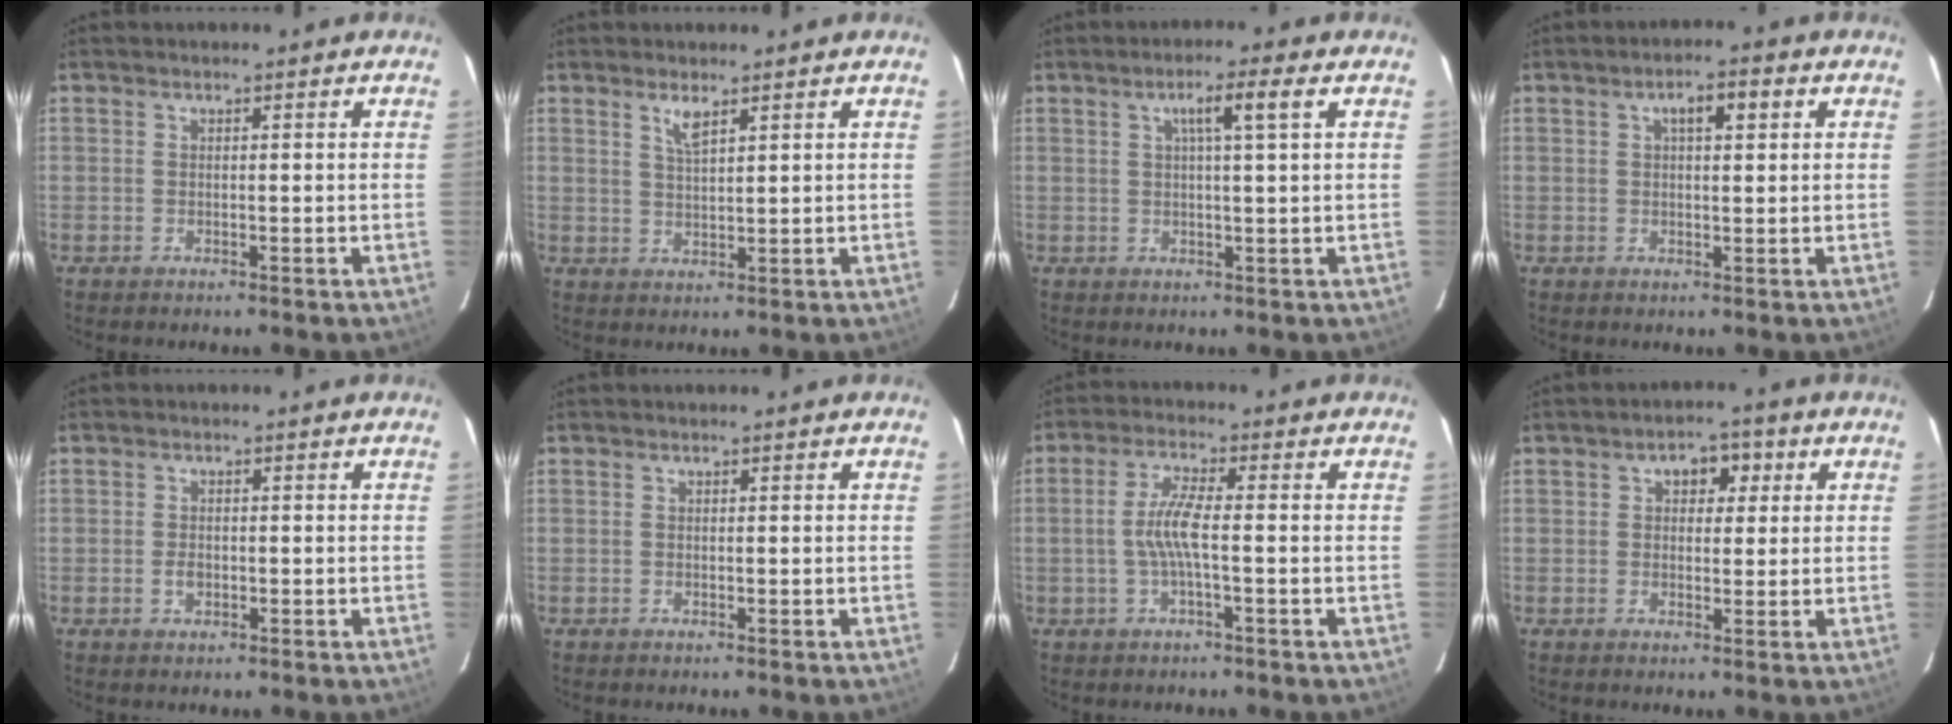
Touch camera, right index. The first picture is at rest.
{"total": 2.9, "force": [1.9, 0.6, 2.1], "torque": [-0.040, -0.001, 0.037]}
{"total": 4.5, "force": [1.5, -0.4, 4.2], "torque": [-0.068, 0.009, 0.028]}
{"total": 4.1, "force": [1.3, 1.4, 3.6], "torque": [-0.054, 0.017, 0.023]}
{"total": 1.9, "force": [-0.4, 1.3, 1.2], "torque": [-0.023, 0.001, -0.009]}
{"total": 0.0}
{"total": 5.5, "force": [-1.0, 0.4, 5.4], "torque": [-0.111, 0.003, -0.017]}
{"total": 4.6, "force": [1.3, 3.3, 2.9], "torque": [-0.036, 0.022, 0.020]}